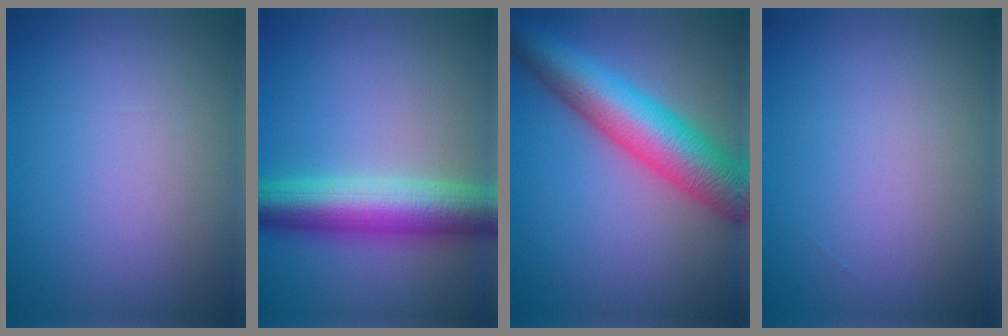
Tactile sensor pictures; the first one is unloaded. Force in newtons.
{"total": 7.8, "press": 7.8, "slide": 0.1}
{"total": 9.3, "press": 9.3, "slide": 0.3}
{"total": 0.0}